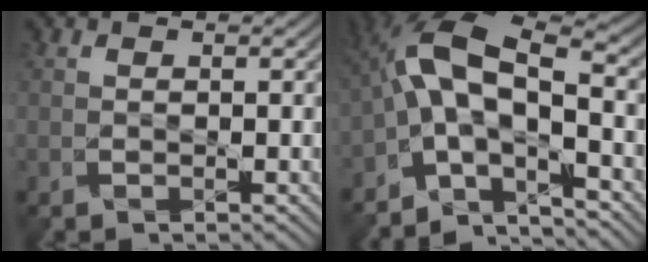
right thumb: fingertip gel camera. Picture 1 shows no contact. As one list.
[{"total": 11.0, "force": [-3.6, 4.2, 9.5], "torque": [-0.183, 0.013, -0.073]}]